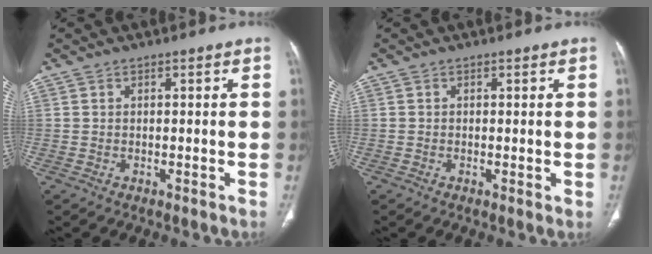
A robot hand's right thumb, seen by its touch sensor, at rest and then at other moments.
{"total": 0.6, "force": [-0.1, 0.3, 0.6], "torque": [-0.012, -0.003, -0.003]}